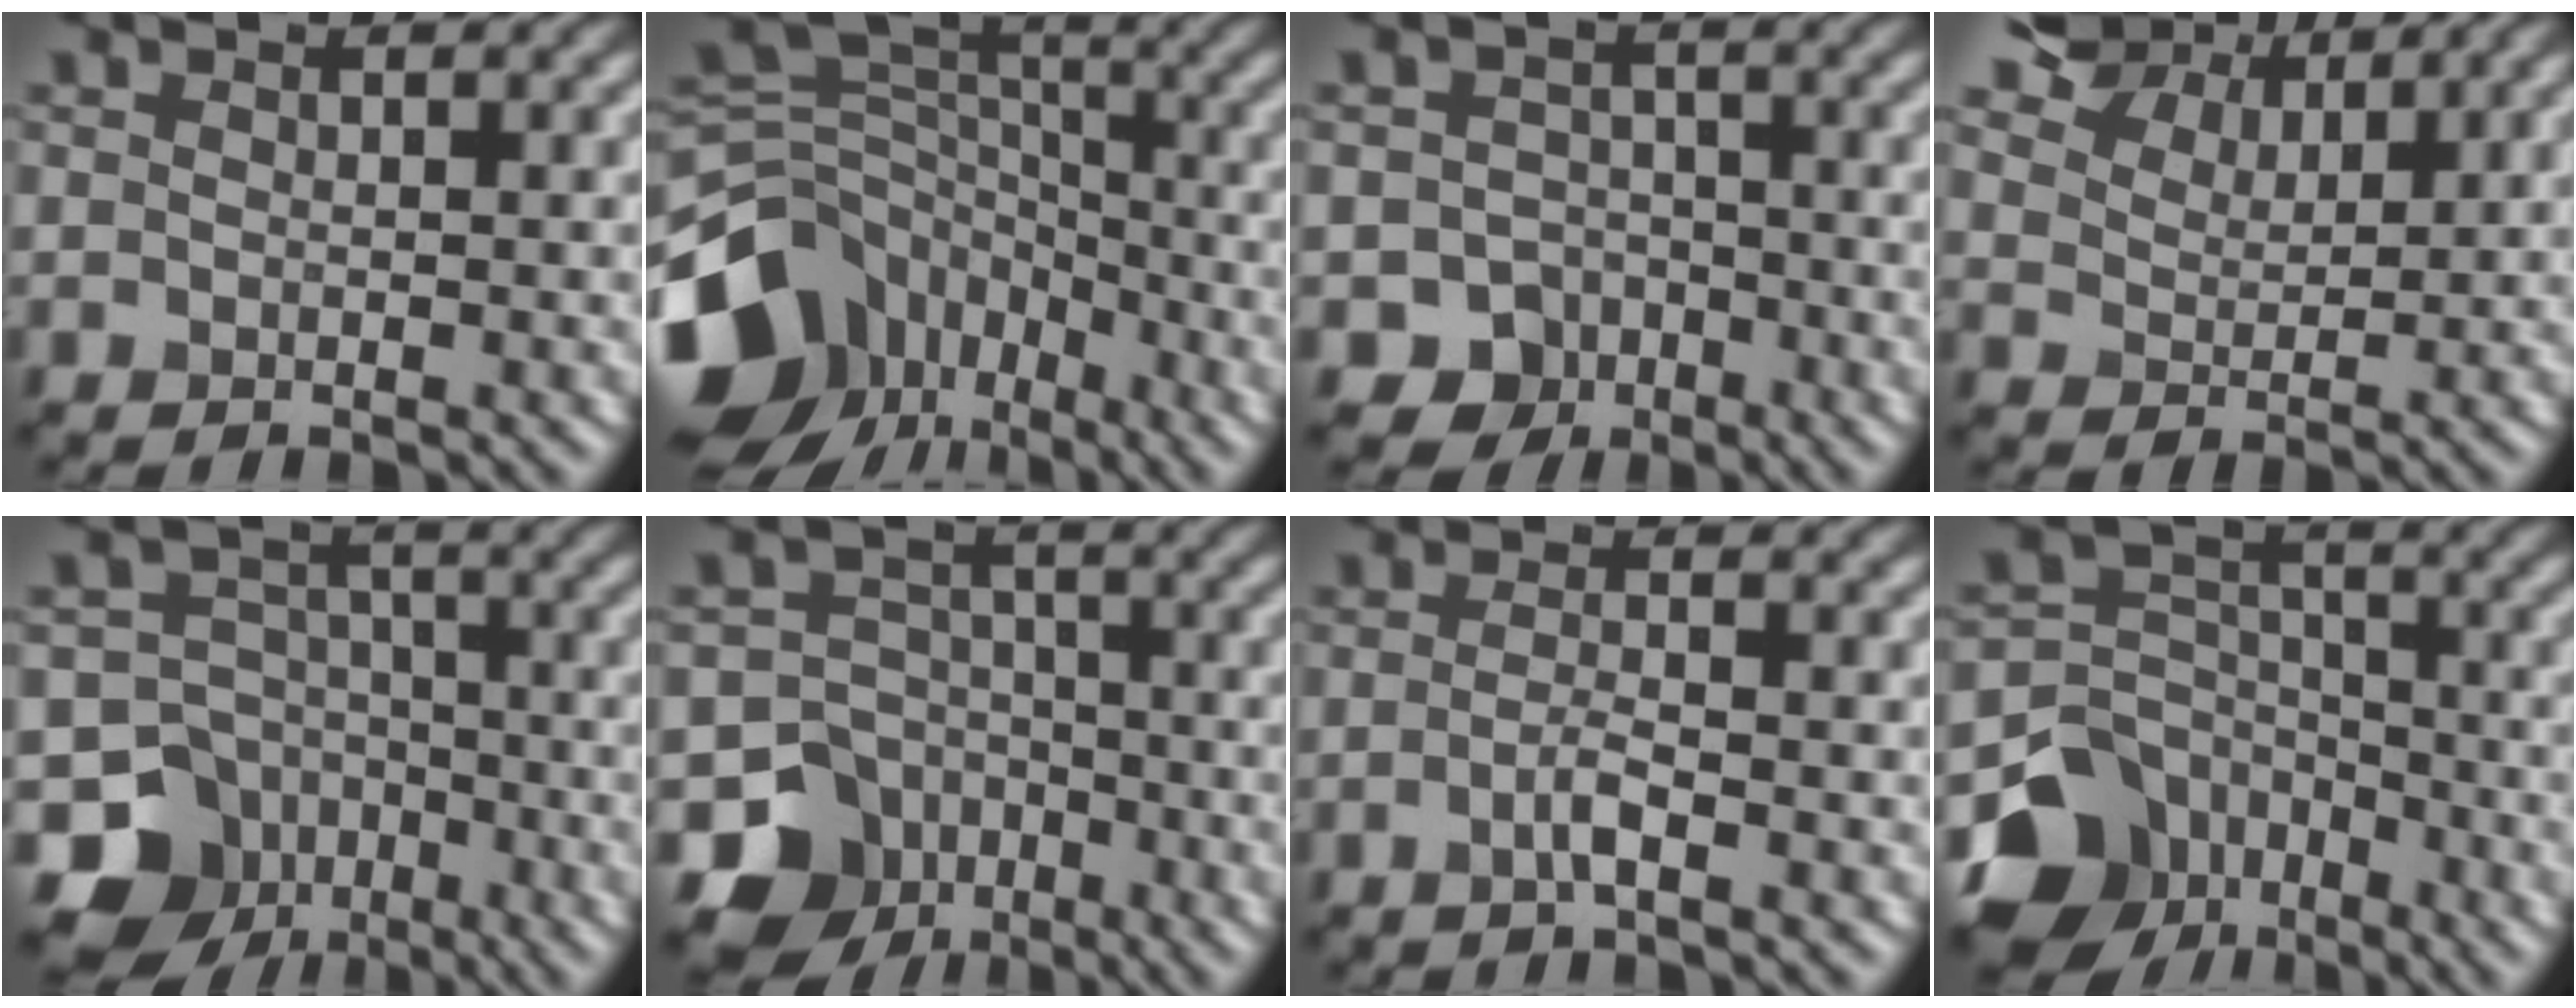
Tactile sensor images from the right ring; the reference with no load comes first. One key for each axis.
{"total": 13.3, "fx": -7.3, "fy": 9.7, "fz": 5.4, "tx": -0.141, "ty": 0.009, "tz": -0.128}
{"total": 5.0, "fx": -3.0, "fy": 3.9, "fz": 0.8, "tx": 0.022, "ty": -0.004, "tz": -0.049}
{"total": 7.2, "fx": 5.9, "fy": 3.2, "fz": 2.8, "tx": -0.078, "ty": 0.007, "tz": 0.109}
{"total": 10.8, "fx": -6.3, "fy": 8.6, "fz": 1.8, "tx": -0.030, "ty": -0.022, "tz": -0.118}
{"total": 9.4, "fx": -5.7, "fy": 7.4, "fz": 1.6, "tx": -0.019, "ty": -0.018, "tz": -0.107}
{"total": 1.9, "fx": -0.7, "fy": 0.3, "fz": 1.7, "tx": -0.035, "ty": 0.002, "tz": -0.017}
{"total": 10.8, "fx": -6.7, "fy": 8.0, "fz": 2.5, "tx": -0.048, "ty": -0.019, "tz": -0.129}